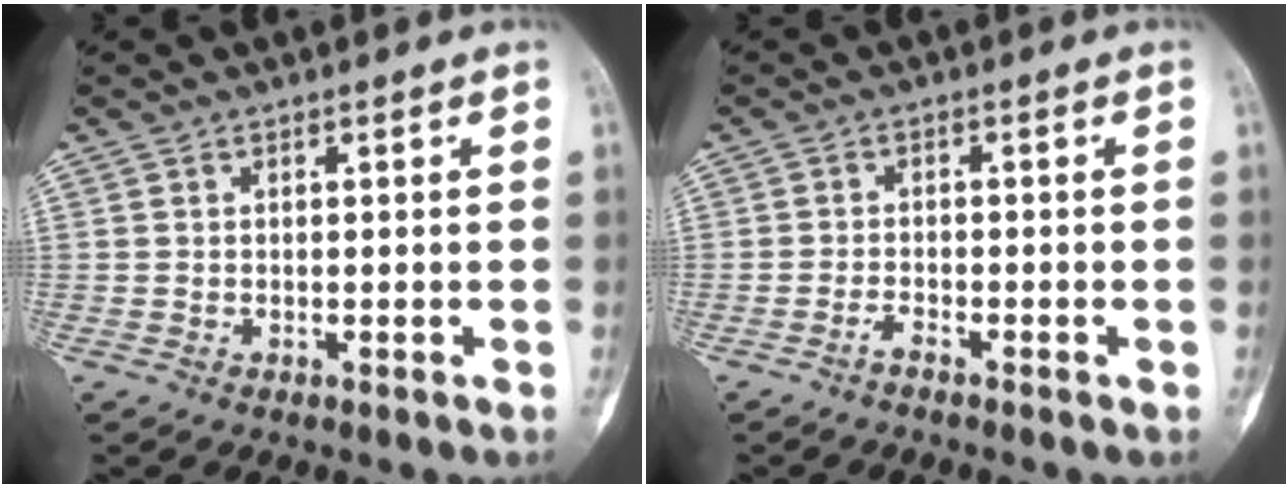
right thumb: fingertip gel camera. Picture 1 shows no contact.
{"total": 1.5, "force": [-1.3, 0.3, 0.7], "torque": [-0.020, 0.006, -0.027]}